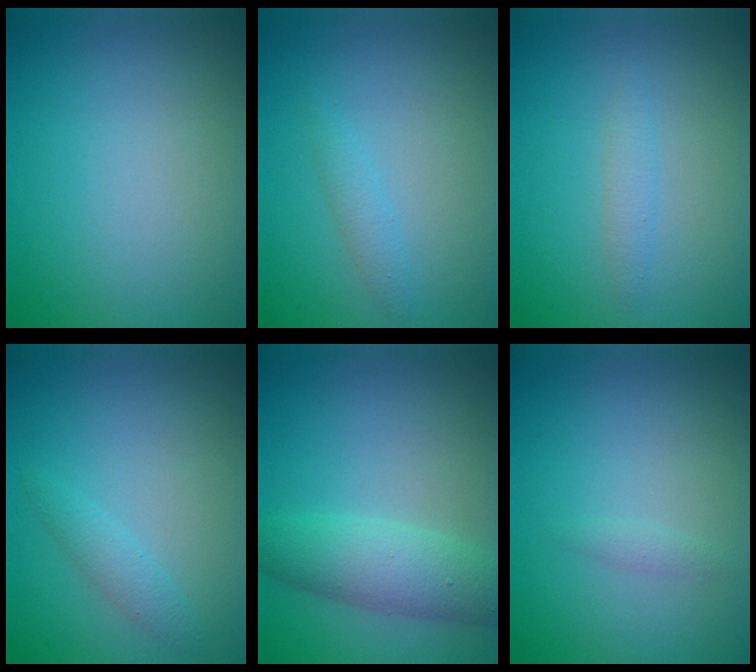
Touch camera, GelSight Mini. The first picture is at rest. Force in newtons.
{"total": 1.3, "press": 1.3, "slide": 0.1}
{"total": 1.2, "press": 1.2, "slide": 0.0}
{"total": 1.5, "press": 1.5, "slide": 0.1}
{"total": 4.7, "press": 4.7, "slide": 0.2}
{"total": 0.7, "press": 0.7, "slide": 0.0}